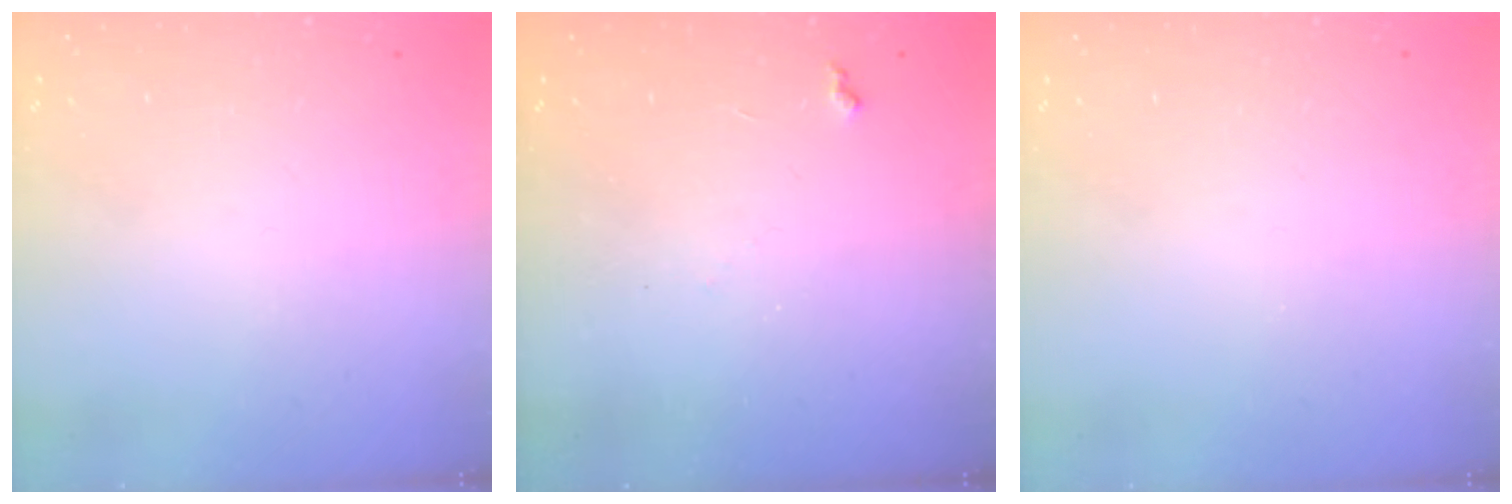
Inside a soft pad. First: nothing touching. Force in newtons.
{"total": 5.0, "press": 5.0, "slide": 0.7}
{"total": 0.0}